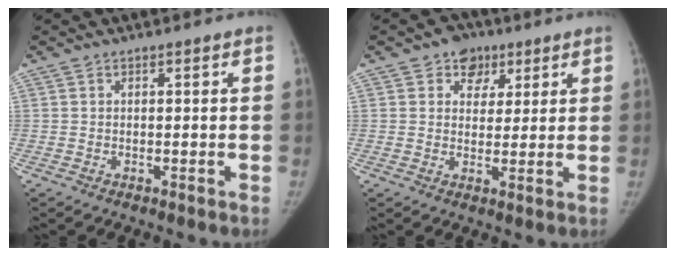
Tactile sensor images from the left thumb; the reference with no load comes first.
{"total": 6.1, "force": [3.2, 4.9, 1.9], "torque": [0.007, -0.006, 0.043]}